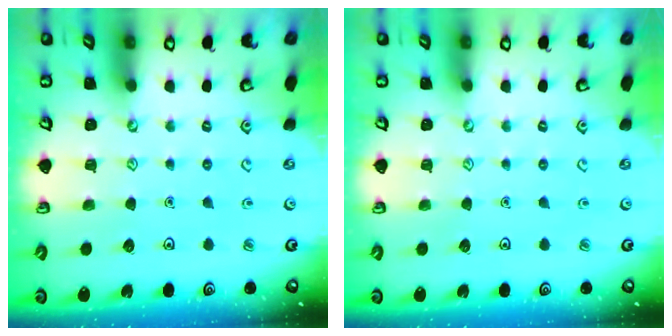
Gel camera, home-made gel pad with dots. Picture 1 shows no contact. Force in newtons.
{"total": 0.0}